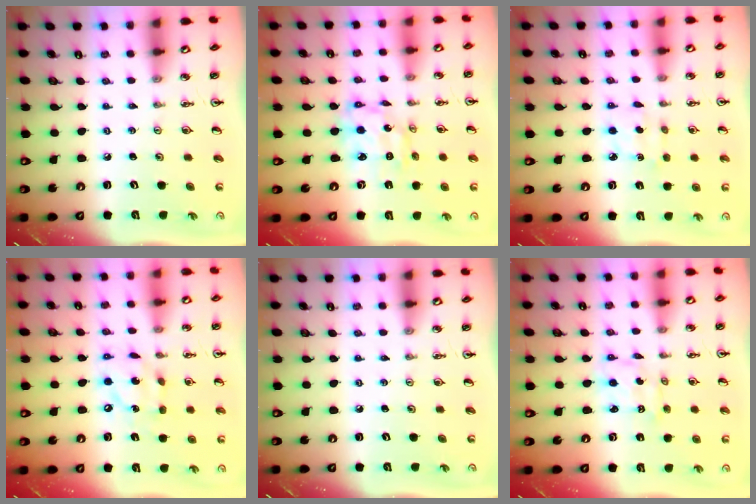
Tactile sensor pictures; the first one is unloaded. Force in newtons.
{"total": 8.1, "press": 8.1, "slide": 0.8}
{"total": 5.5, "press": 5.5, "slide": 0.5}
{"total": 10.7, "press": 10.7, "slide": 0.5}
{"total": 0.0}
{"total": 1.7, "press": 1.7, "slide": 0.0}